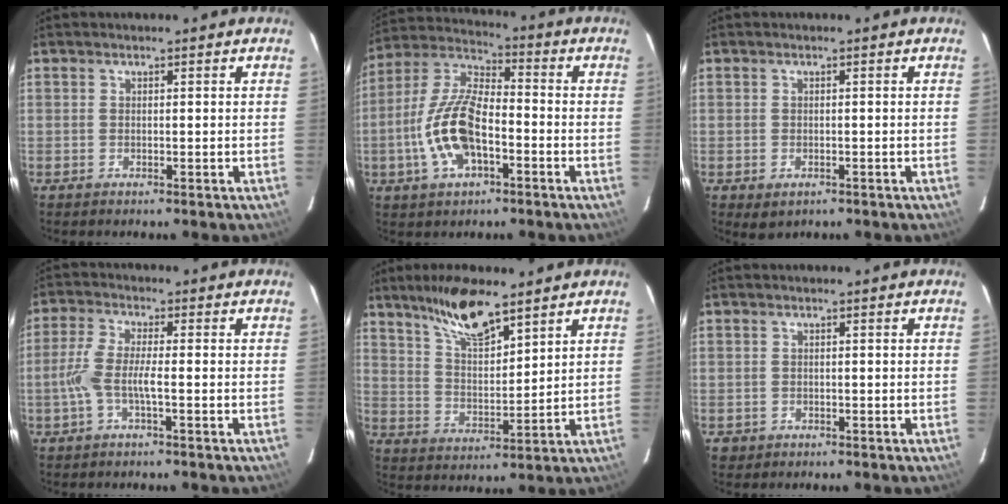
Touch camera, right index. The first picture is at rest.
{"total": 14.2, "force": [-4.4, 6.4, 11.9], "torque": [-0.253, 0.003, -0.083]}
{"total": 2.2, "force": [-0.9, 1.7, 1.1], "torque": [-0.019, -0.004, -0.009]}
{"total": 5.7, "force": [-1.6, 0.7, 5.4], "torque": [-0.124, 0.003, -0.033]}
{"total": 11.3, "force": [8.4, 2.9, 6.9], "torque": [-0.121, 0.007, 0.161]}
{"total": 1.8, "force": [-0.5, 1.7, 0.3], "torque": [-0.007, 0.002, -0.004]}